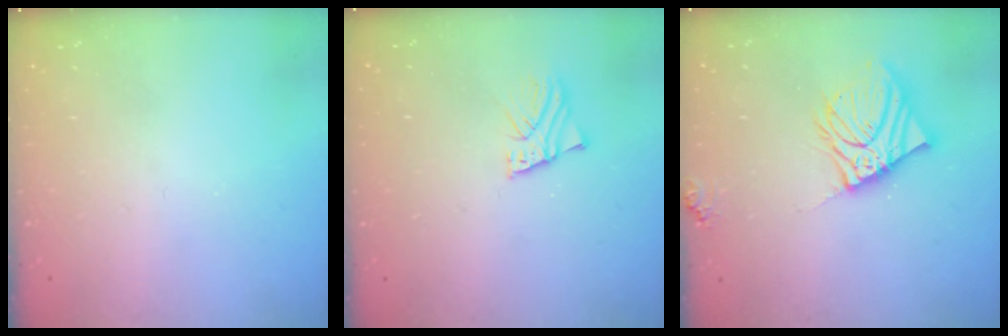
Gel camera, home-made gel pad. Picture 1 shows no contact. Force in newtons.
{"total": 2.3, "press": 2.3, "slide": 0.2}
{"total": 12.2, "press": 12.0, "slide": 2.1}